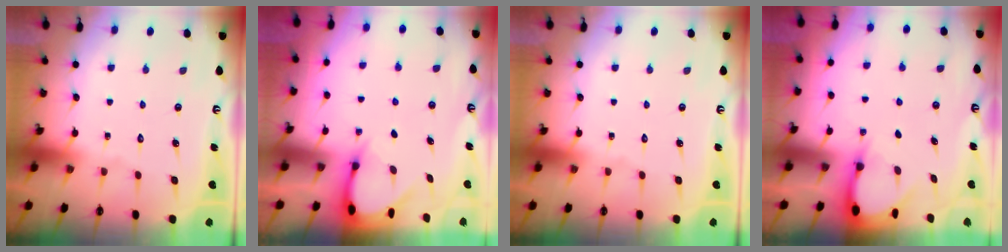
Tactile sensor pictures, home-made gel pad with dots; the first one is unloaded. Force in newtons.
{"total": 3.7, "press": 3.6, "slide": 0.3}
{"total": 0.0}
{"total": 3.0, "press": 3.0, "slide": 0.4}